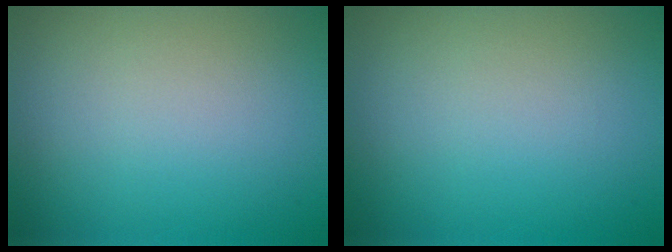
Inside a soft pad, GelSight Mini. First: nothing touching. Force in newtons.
{"total": 0.0}